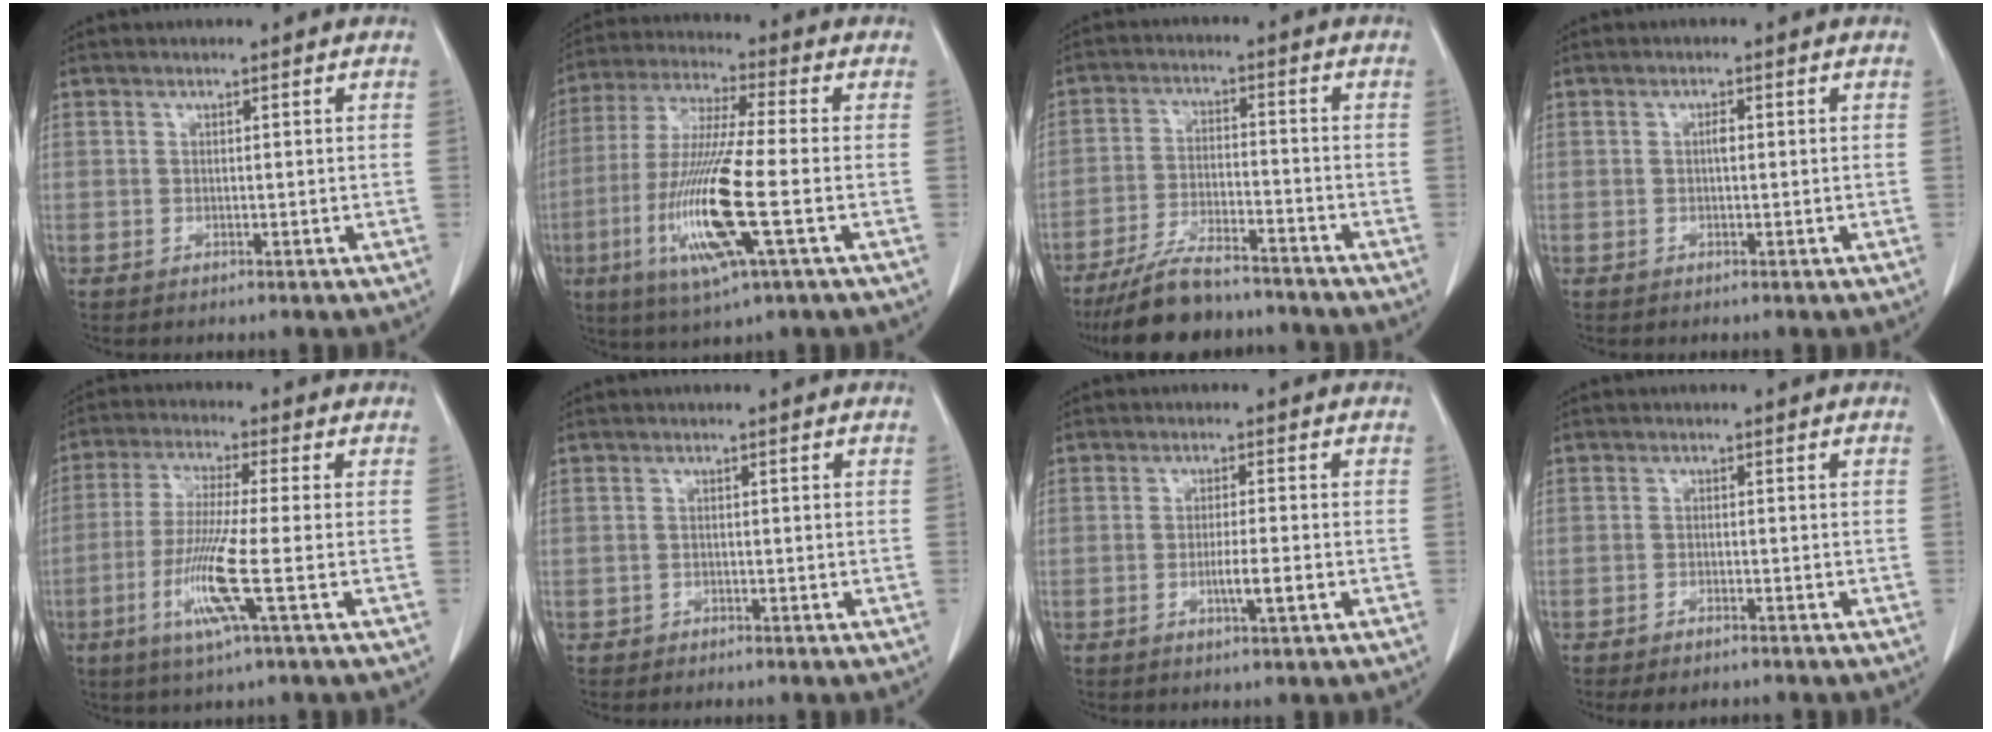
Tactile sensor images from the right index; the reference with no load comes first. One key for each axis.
{"total": 15.4, "fx": -4.2, "fy": 0.6, "fz": 14.8, "tx": -0.308, "ty": -0.019, "tz": -0.081}
{"total": 11.1, "fx": -9.8, "fy": 2.2, "fz": 4.7, "tx": -0.086, "ty": -0.011, "tz": -0.165}
{"total": 1.0, "fx": 0.1, "fy": 0.3, "fz": 1.0, "tx": -0.018, "ty": 0.002, "tz": 0.000}
{"total": 9.8, "fx": -3.2, "fy": -0.6, "fz": 9.2, "tx": -0.190, "ty": -0.020, "tz": -0.068}
{"total": 0.9, "fx": -0.7, "fy": 0.5, "fz": 0.0, "tx": -0.007, "ty": 0.002, "tz": -0.015}
{"total": 3.5, "fx": -1.1, "fy": 0.1, "fz": 3.4, "tx": -0.058, "ty": -0.003, "tz": -0.018}
{"total": 3.3, "fx": -2.7, "fy": 1.0, "fz": 1.6, "tx": -0.021, "ty": -0.005, "tz": -0.037}